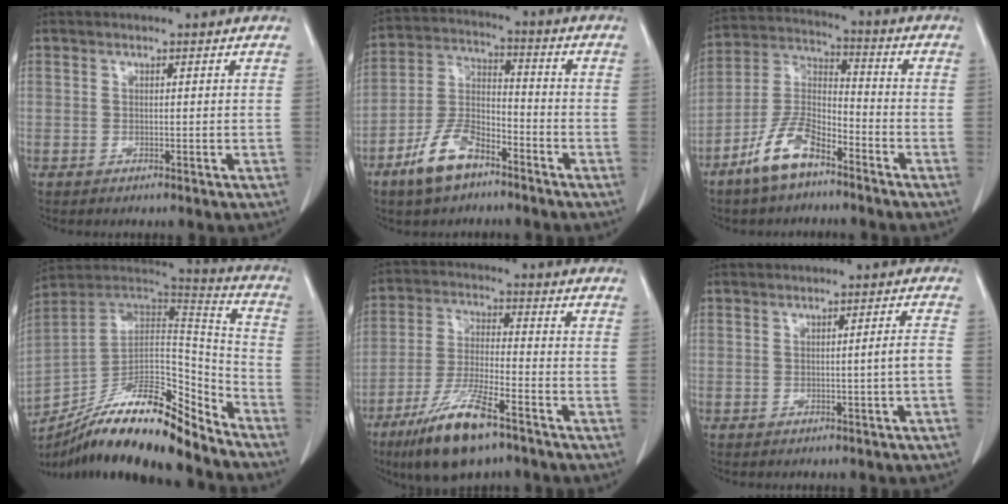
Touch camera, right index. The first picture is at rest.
{"total": 10.0, "force": [-6.5, 4.4, 6.1], "torque": [-0.135, 0.005, -0.128]}
{"total": 10.2, "force": [-6.8, 3.8, 6.6], "torque": [-0.147, 0.003, -0.137]}
{"total": 21.0, "force": [-16.9, 4.2, 11.8], "torque": [-0.205, 0.024, -0.297]}
{"total": 12.2, "force": [-7.9, 2.3, 8.9], "torque": [-0.181, -0.025, -0.143]}
{"total": 2.3, "force": [-0.6, -0.4, 2.2], "torque": [-0.033, 0.001, -0.009]}